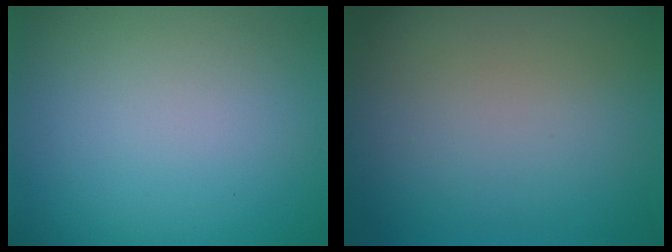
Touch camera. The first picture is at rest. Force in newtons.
{"total": 0.0}